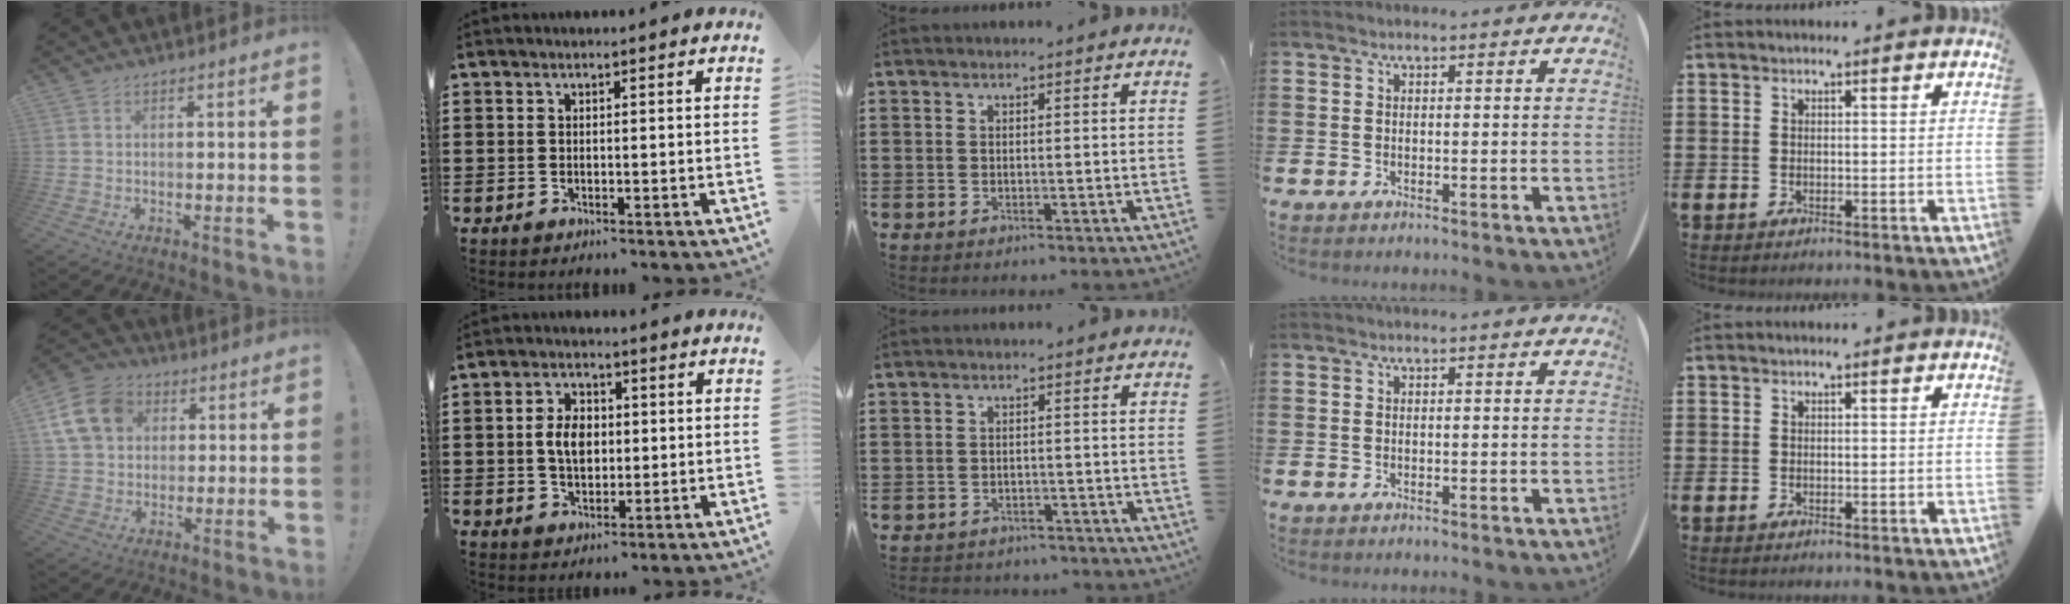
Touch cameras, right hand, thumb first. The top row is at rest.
{"thumb": {"total": 14.6, "force": [4.7, 11.8, 7.1], "torque": [-0.115, -0.007, 0.099]}, "index": {"total": 5.1, "force": [0.1, 3.5, 3.8], "torque": [-0.078, 0.008, -0.004]}, "middle": {"total": 1.9, "force": [-1.9, 0.4, -0.2], "torque": [-0.003, 0.001, -0.044]}}